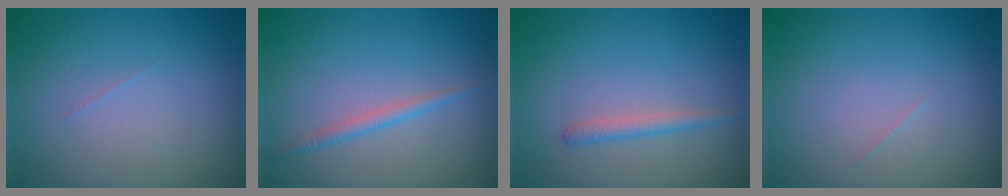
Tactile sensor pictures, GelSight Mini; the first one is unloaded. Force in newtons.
{"total": 1.2, "press": 1.2, "slide": 0.1}
{"total": 1.3, "press": 1.3, "slide": 0.0}
{"total": 0.0}